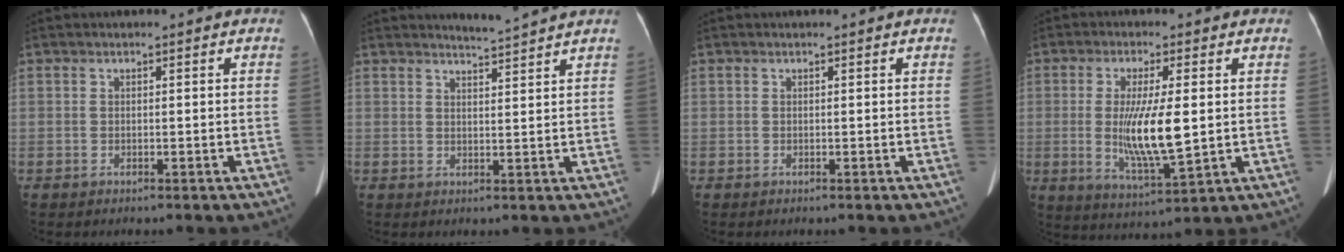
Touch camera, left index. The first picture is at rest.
{"total": 3.2, "force": [2.9, -1.3, 0.1], "torque": [-0.011, -0.012, 0.049]}
{"total": 0.0}
{"total": 10.1, "force": [0.0, 1.7, 9.9], "torque": [-0.194, -0.021, 0.004]}